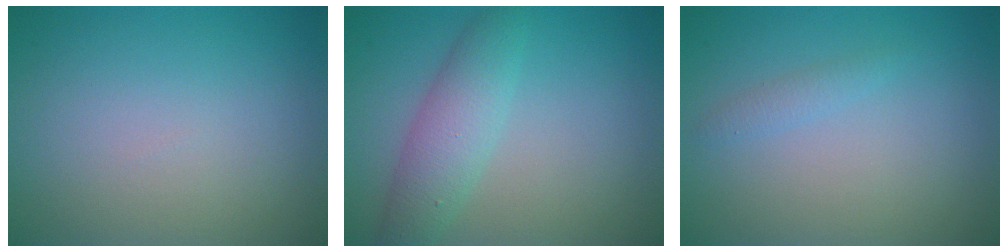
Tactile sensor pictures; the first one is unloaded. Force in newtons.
{"total": 3.8, "press": 3.8, "slide": 0.1}
{"total": 1.0, "press": 1.0, "slide": 0.0}